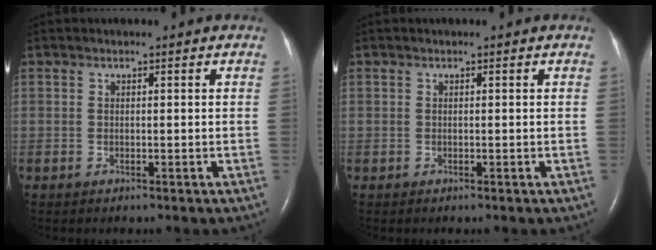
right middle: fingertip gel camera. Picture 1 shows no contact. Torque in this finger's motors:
{"motor_torque": [0.04, -0.05, 0.04, 0.00]}